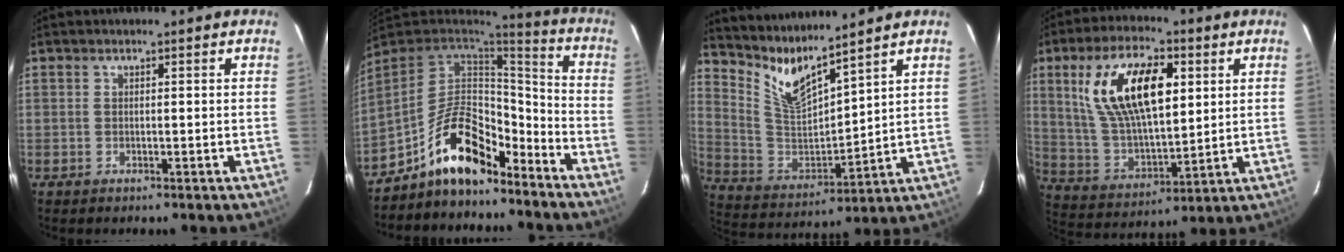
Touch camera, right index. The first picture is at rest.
{"total": 15.4, "force": [-10.8, 6.7, 8.6], "torque": [-0.178, 0.027, -0.183]}
{"total": 9.8, "force": [8.5, 0.8, 4.8], "torque": [-0.106, -0.027, 0.178]}
{"total": 18.9, "force": [6.2, 8.5, 15.6], "torque": [-0.298, 0.014, 0.127]}